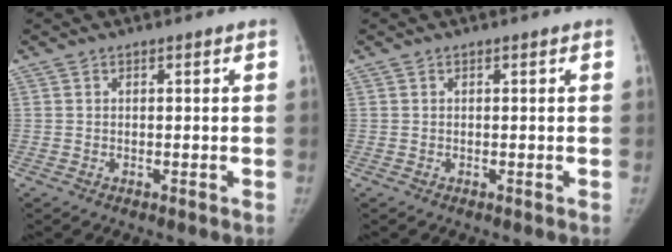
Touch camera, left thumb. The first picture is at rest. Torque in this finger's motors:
{"motor_torque": [-0.19, -0.12, 0.25, -0.21, 0.00]}